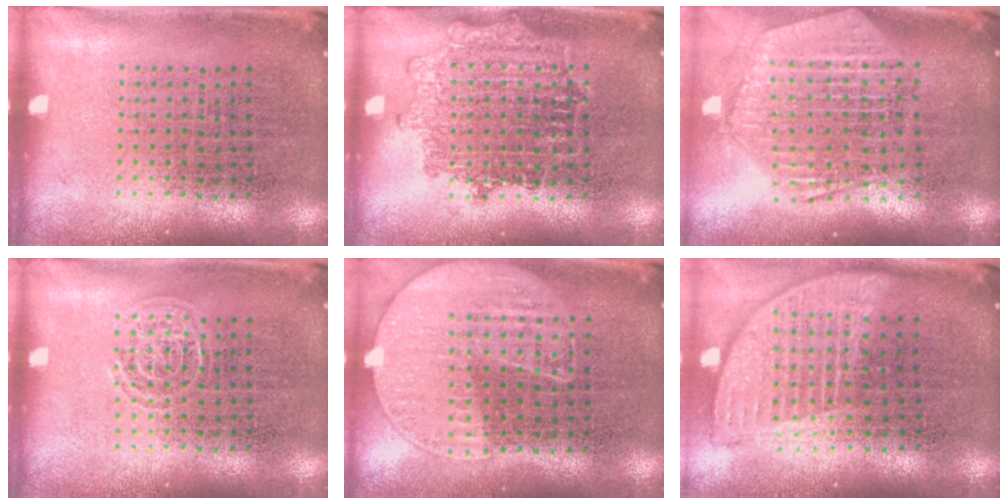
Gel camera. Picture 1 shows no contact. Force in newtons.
{"total": 1.1, "press": 1.1, "slide": 0.1}
{"total": 2.6, "press": 2.2, "slide": 1.3}
{"total": 1.3, "press": 1.3, "slide": 0.2}
{"total": 1.1, "press": 1.0, "slide": 0.6}
{"total": 1.8, "press": 1.5, "slide": 1.1}